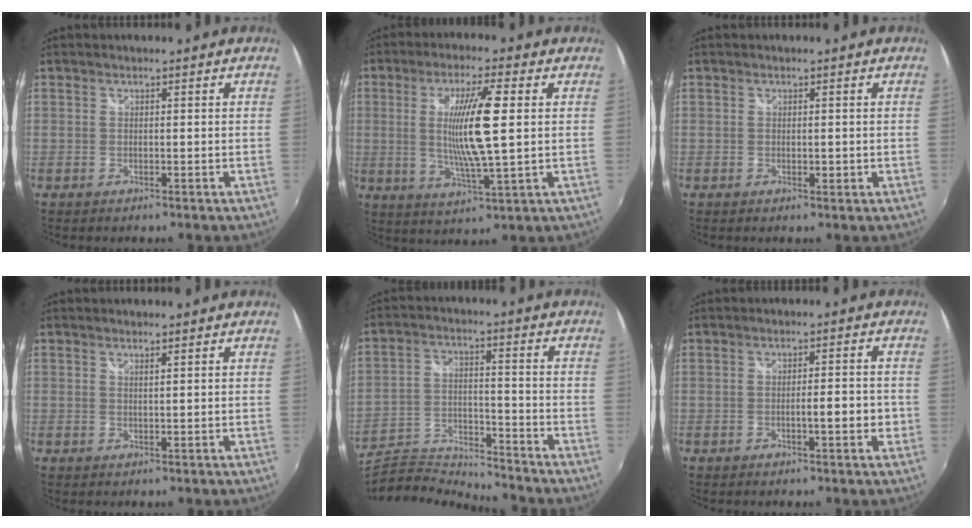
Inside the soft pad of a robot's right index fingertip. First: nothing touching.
{"total": 11.3, "force": [1.3, 0.5, 11.2], "torque": [-0.206, -0.010, 0.026]}
{"total": 0.8, "force": [-0.1, 0.5, 0.7], "torque": [-0.011, -0.002, -0.001]}
{"total": 0.6, "force": [0.5, 0.0, 0.4], "torque": [-0.004, 0.000, 0.009]}
{"total": 13.6, "force": [-13.0, 2.1, 3.4], "torque": [-0.088, -0.010, -0.233]}
{"total": 3.6, "force": [-1.1, 0.6, 3.4], "torque": [-0.055, 0.001, -0.015]}